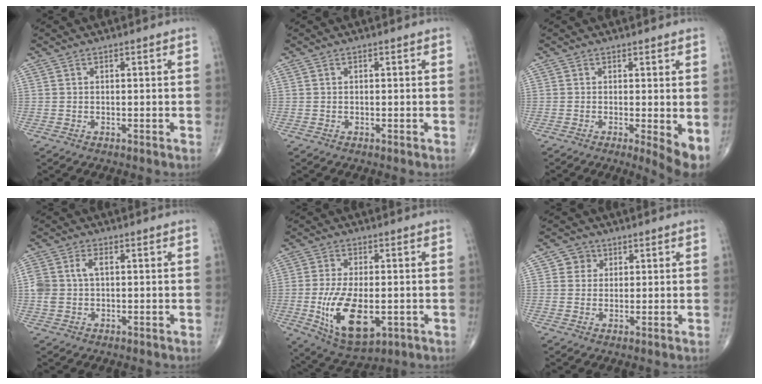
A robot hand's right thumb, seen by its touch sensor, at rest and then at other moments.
{"total": 0.0}
{"total": 4.6, "force": [-0.2, 1.0, 4.5], "torque": [-0.068, -0.014, -0.004]}
{"total": 5.3, "force": [0.6, 3.4, 4.0], "torque": [-0.100, 0.016, 0.014]}
{"total": 14.2, "force": [-3.0, 7.0, 11.9], "torque": [-0.215, -0.014, -0.034]}
{"total": 3.2, "force": [1.1, 2.9, 0.4], "torque": [0.014, -0.001, 0.012]}